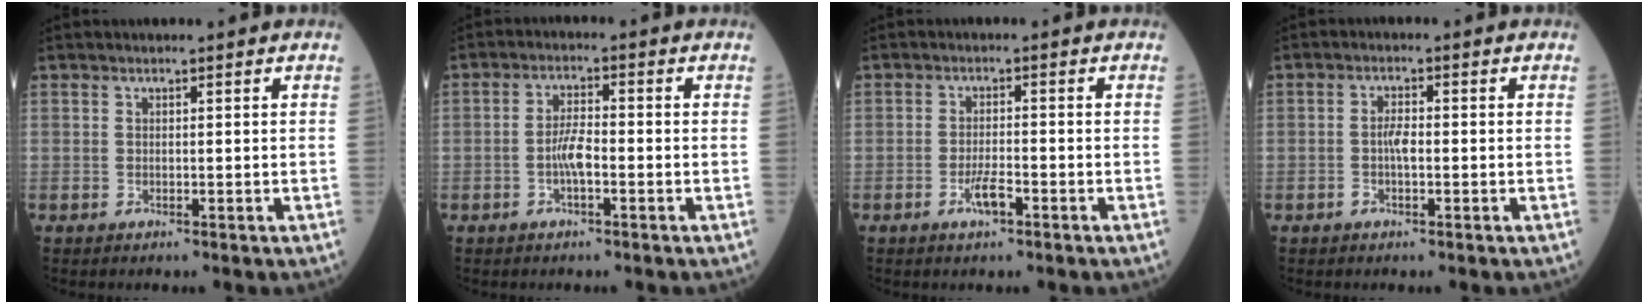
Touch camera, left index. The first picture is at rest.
{"total": 3.8, "force": [-1.3, 0.9, 3.5], "torque": [-0.074, 0.003, -0.026]}
{"total": 2.9, "force": [-1.7, 0.6, 2.3], "torque": [-0.047, -0.001, -0.031]}
{"total": 2.4, "force": [-0.7, 0.7, 2.2], "torque": [-0.044, 0.001, -0.014]}